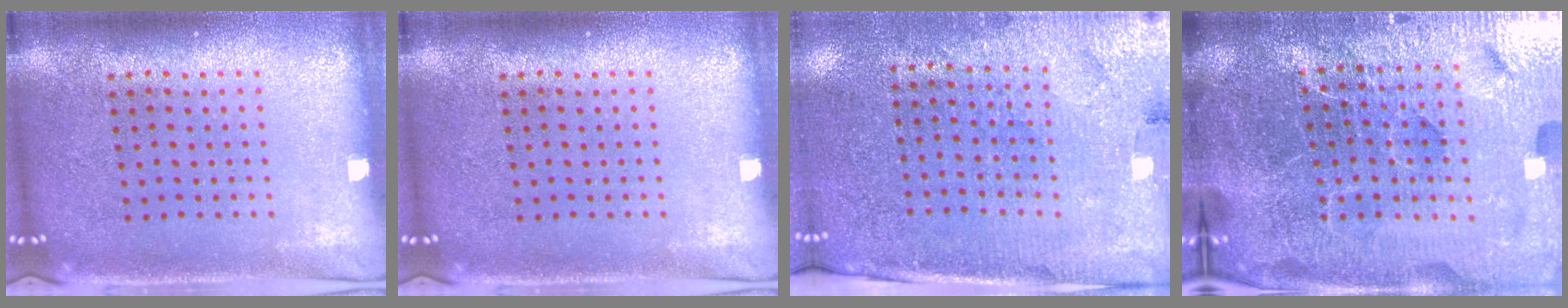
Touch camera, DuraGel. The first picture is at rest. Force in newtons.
{"total": 0.0}
{"total": 3.1, "press": 2.9, "slide": 1.1}
{"total": 7.1, "press": 6.2, "slide": 3.5}